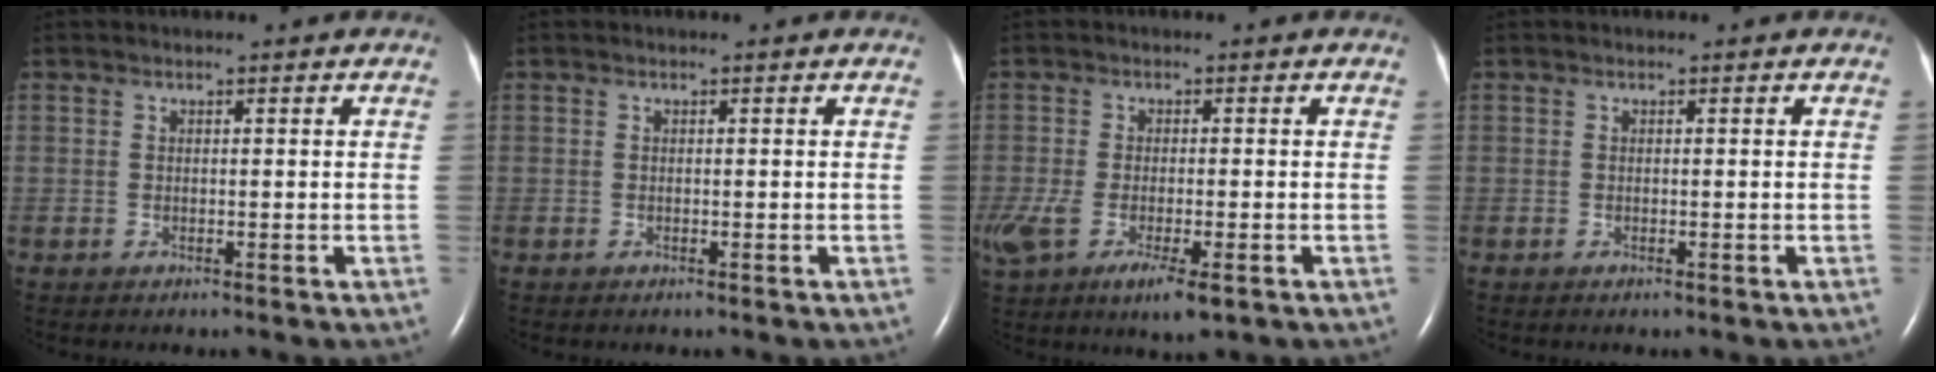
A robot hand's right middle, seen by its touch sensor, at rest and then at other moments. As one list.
[{"total": 0.0}, {"total": 12.1, "force": [-6.3, 4.4, 9.3], "torque": [-0.208, -0.036, -0.102]}, {"total": 0.0}]